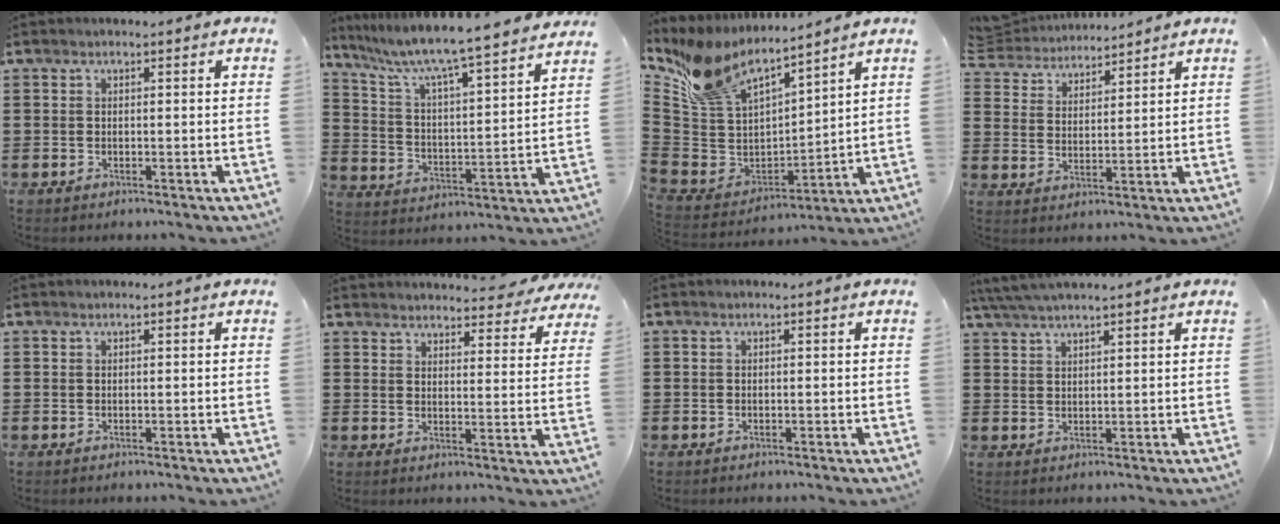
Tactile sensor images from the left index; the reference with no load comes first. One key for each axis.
{"total": 6.6, "fx": 5.9, "fy": -0.5, "fz": 2.9, "tx": -0.084, "ty": -0.057, "tz": 0.090}
{"total": 8.8, "fx": 7.7, "fy": 2.8, "fz": 3.3, "tx": -0.109, "ty": -0.050, "tz": 0.136}
{"total": 4.9, "fx": 4.8, "fy": 1.0, "fz": 0.3, "tx": -0.031, "ty": -0.024, "tz": 0.083}
{"total": 0.0}
{"total": 4.1, "fx": 4.1, "fy": 0.1, "fz": 0.4, "tx": -0.019, "ty": -0.025, "tz": 0.070}
{"total": 0.0}
{"total": 3.7, "fx": 3.4, "fy": -0.2, "fz": 1.6, "tx": -0.040, "ty": -0.005, "tz": 0.063}